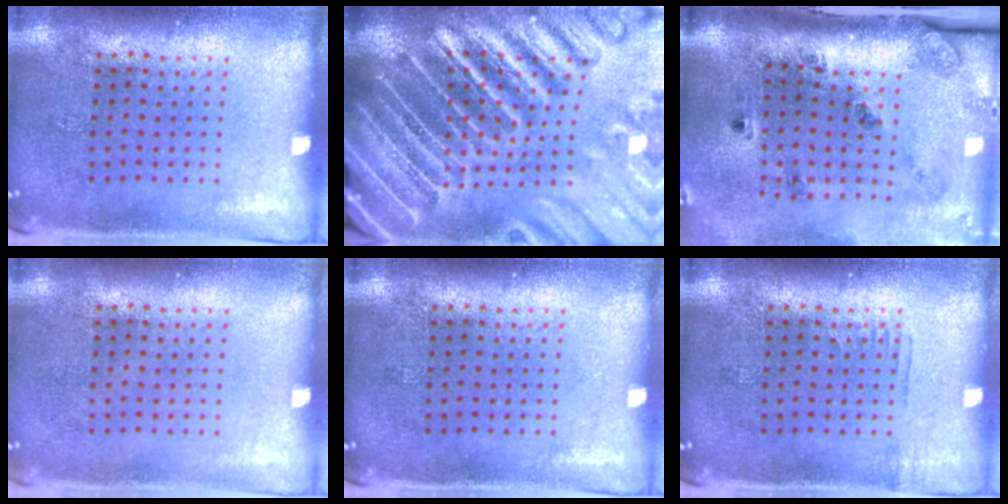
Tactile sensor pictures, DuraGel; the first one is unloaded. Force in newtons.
{"total": 4.8, "press": 4.4, "slide": 2.0}
{"total": 2.0, "press": 1.6, "slide": 1.3}
{"total": 0.0}
{"total": 0.0}
{"total": 0.6, "press": 0.6, "slide": 0.2}